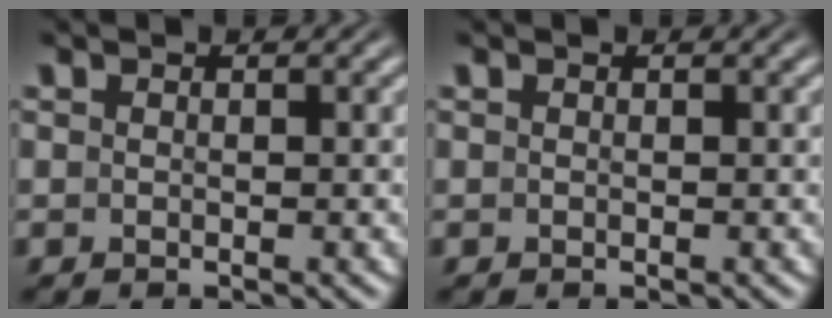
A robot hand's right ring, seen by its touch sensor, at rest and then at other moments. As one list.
[{"total": 0.0}]